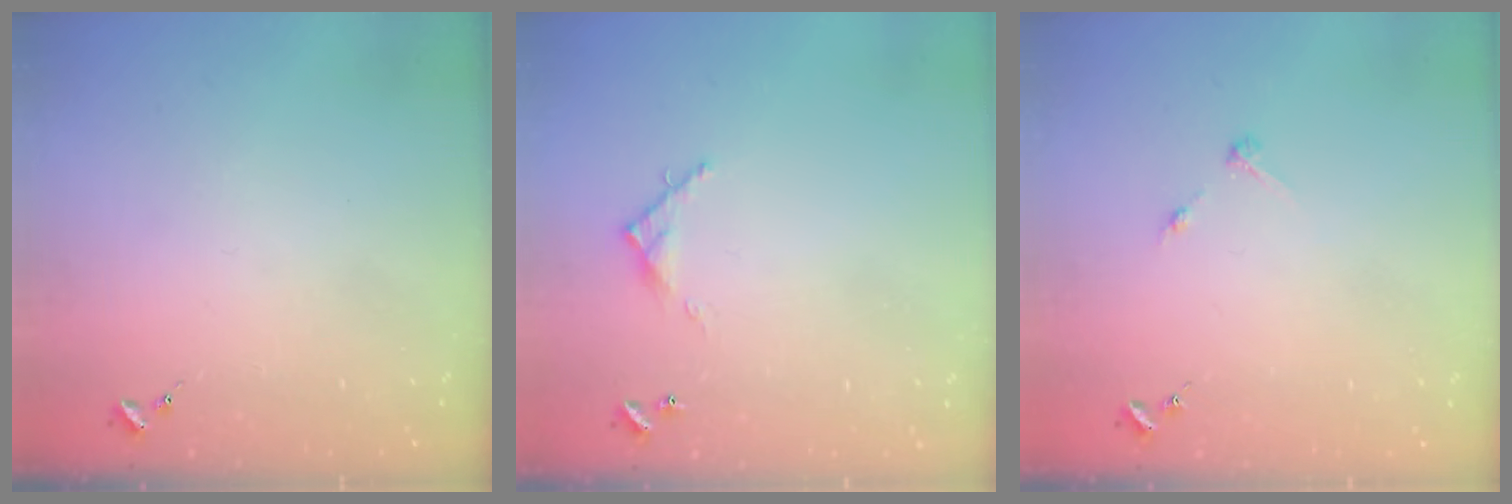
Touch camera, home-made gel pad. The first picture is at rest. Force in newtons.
{"total": 5.5, "press": 5.5, "slide": 0.3}
{"total": 2.8, "press": 2.8, "slide": 0.3}